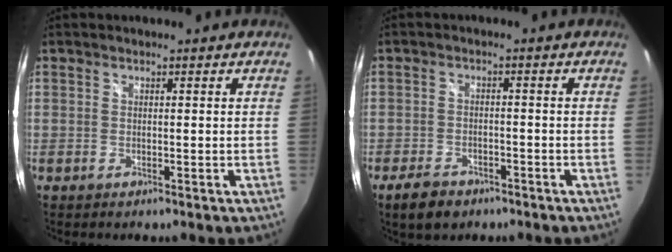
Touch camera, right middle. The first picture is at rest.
{"total": 5.9, "force": [-4.1, 3.3, 2.6], "torque": [-0.071, -0.002, -0.065]}